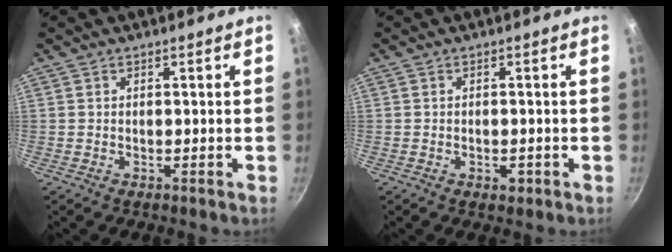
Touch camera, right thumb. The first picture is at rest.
{"total": 2.1, "force": [-0.8, 1.2, 1.5], "torque": [-0.021, 0.001, -0.011]}